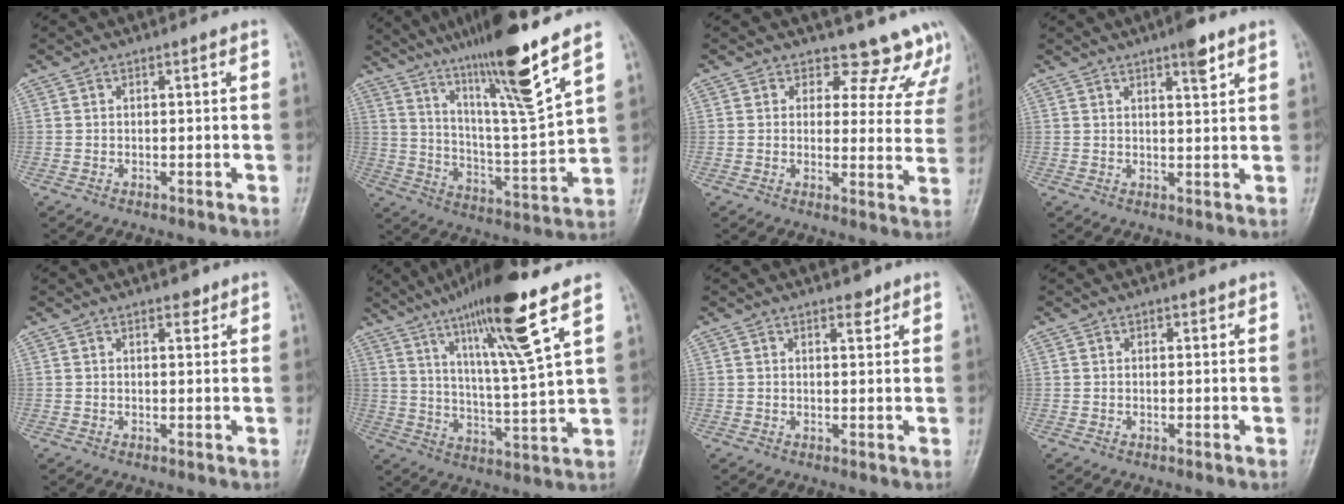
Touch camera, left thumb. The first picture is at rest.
{"total": 19.0, "force": [13.0, 0.6, 13.8], "torque": [-0.218, -0.071, 0.224]}
{"total": 12.1, "force": [10.9, 5.3, 0.1], "torque": [0.058, -0.076, 0.093]}
{"total": 4.3, "force": [2.8, 1.0, 3.1], "torque": [-0.040, -0.015, 0.039]}
{"total": 1.9, "force": [1.4, 0.9, 0.9], "torque": [-0.003, -0.007, 0.017]}
{"total": 17.4, "force": [10.3, 0.9, 14.0], "torque": [-0.234, -0.048, 0.177]}
{"total": 2.1, "force": [1.6, 1.0, 1.0], "torque": [-0.005, -0.009, 0.022]}
{"total": 0.9, "force": [0.6, 0.7, 0.2], "torque": [0.008, -0.003, 0.005]}